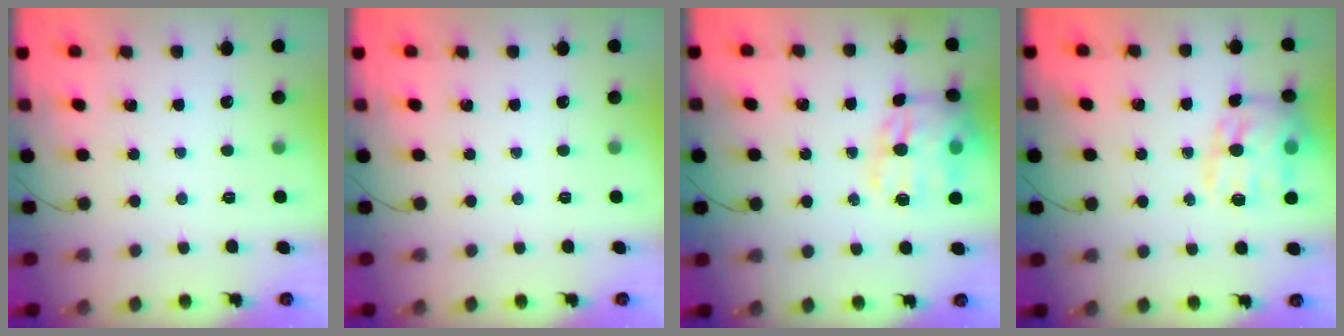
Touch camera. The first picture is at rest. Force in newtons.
{"total": 0.0}
{"total": 16.4, "press": 16.2, "slide": 2.6}
{"total": 15.7, "press": 15.6, "slide": 1.7}